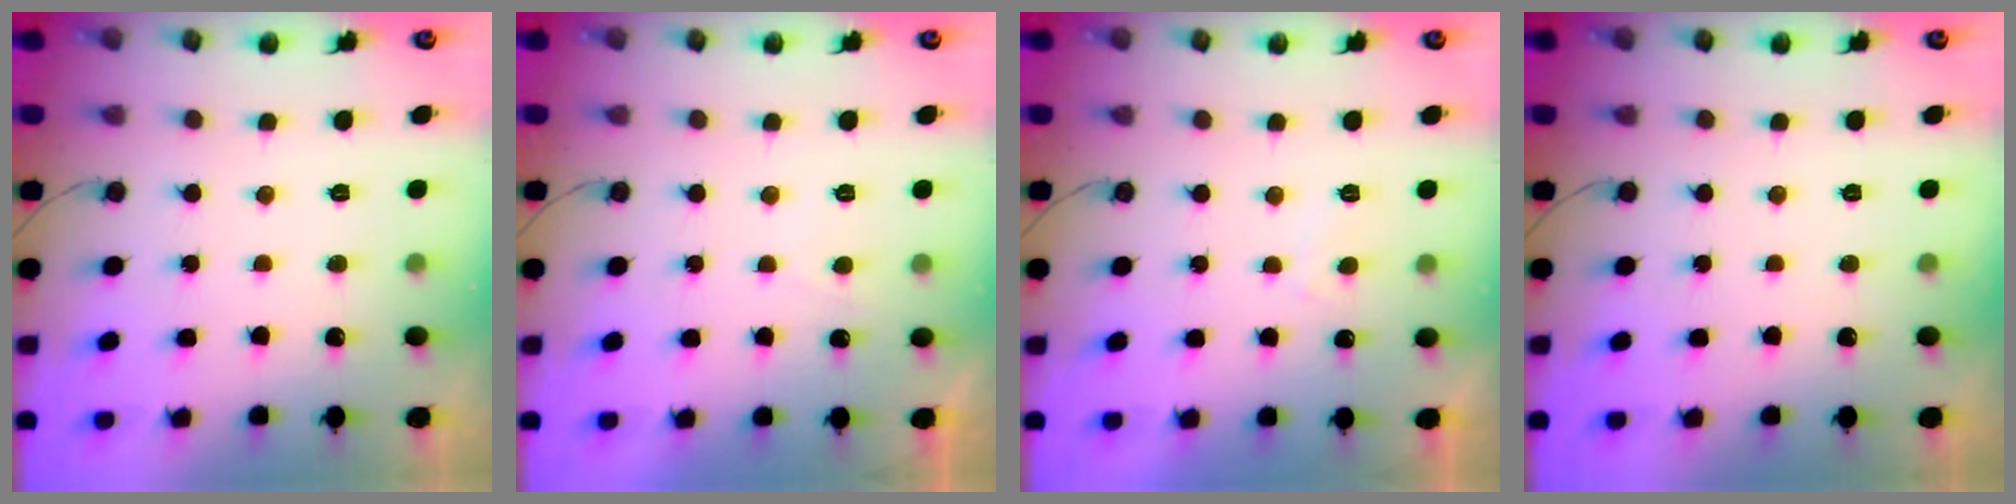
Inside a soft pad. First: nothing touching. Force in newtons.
{"total": 2.0, "press": 1.9, "slide": 0.7}
{"total": 1.8, "press": 1.6, "slide": 0.6}
{"total": 0.0}